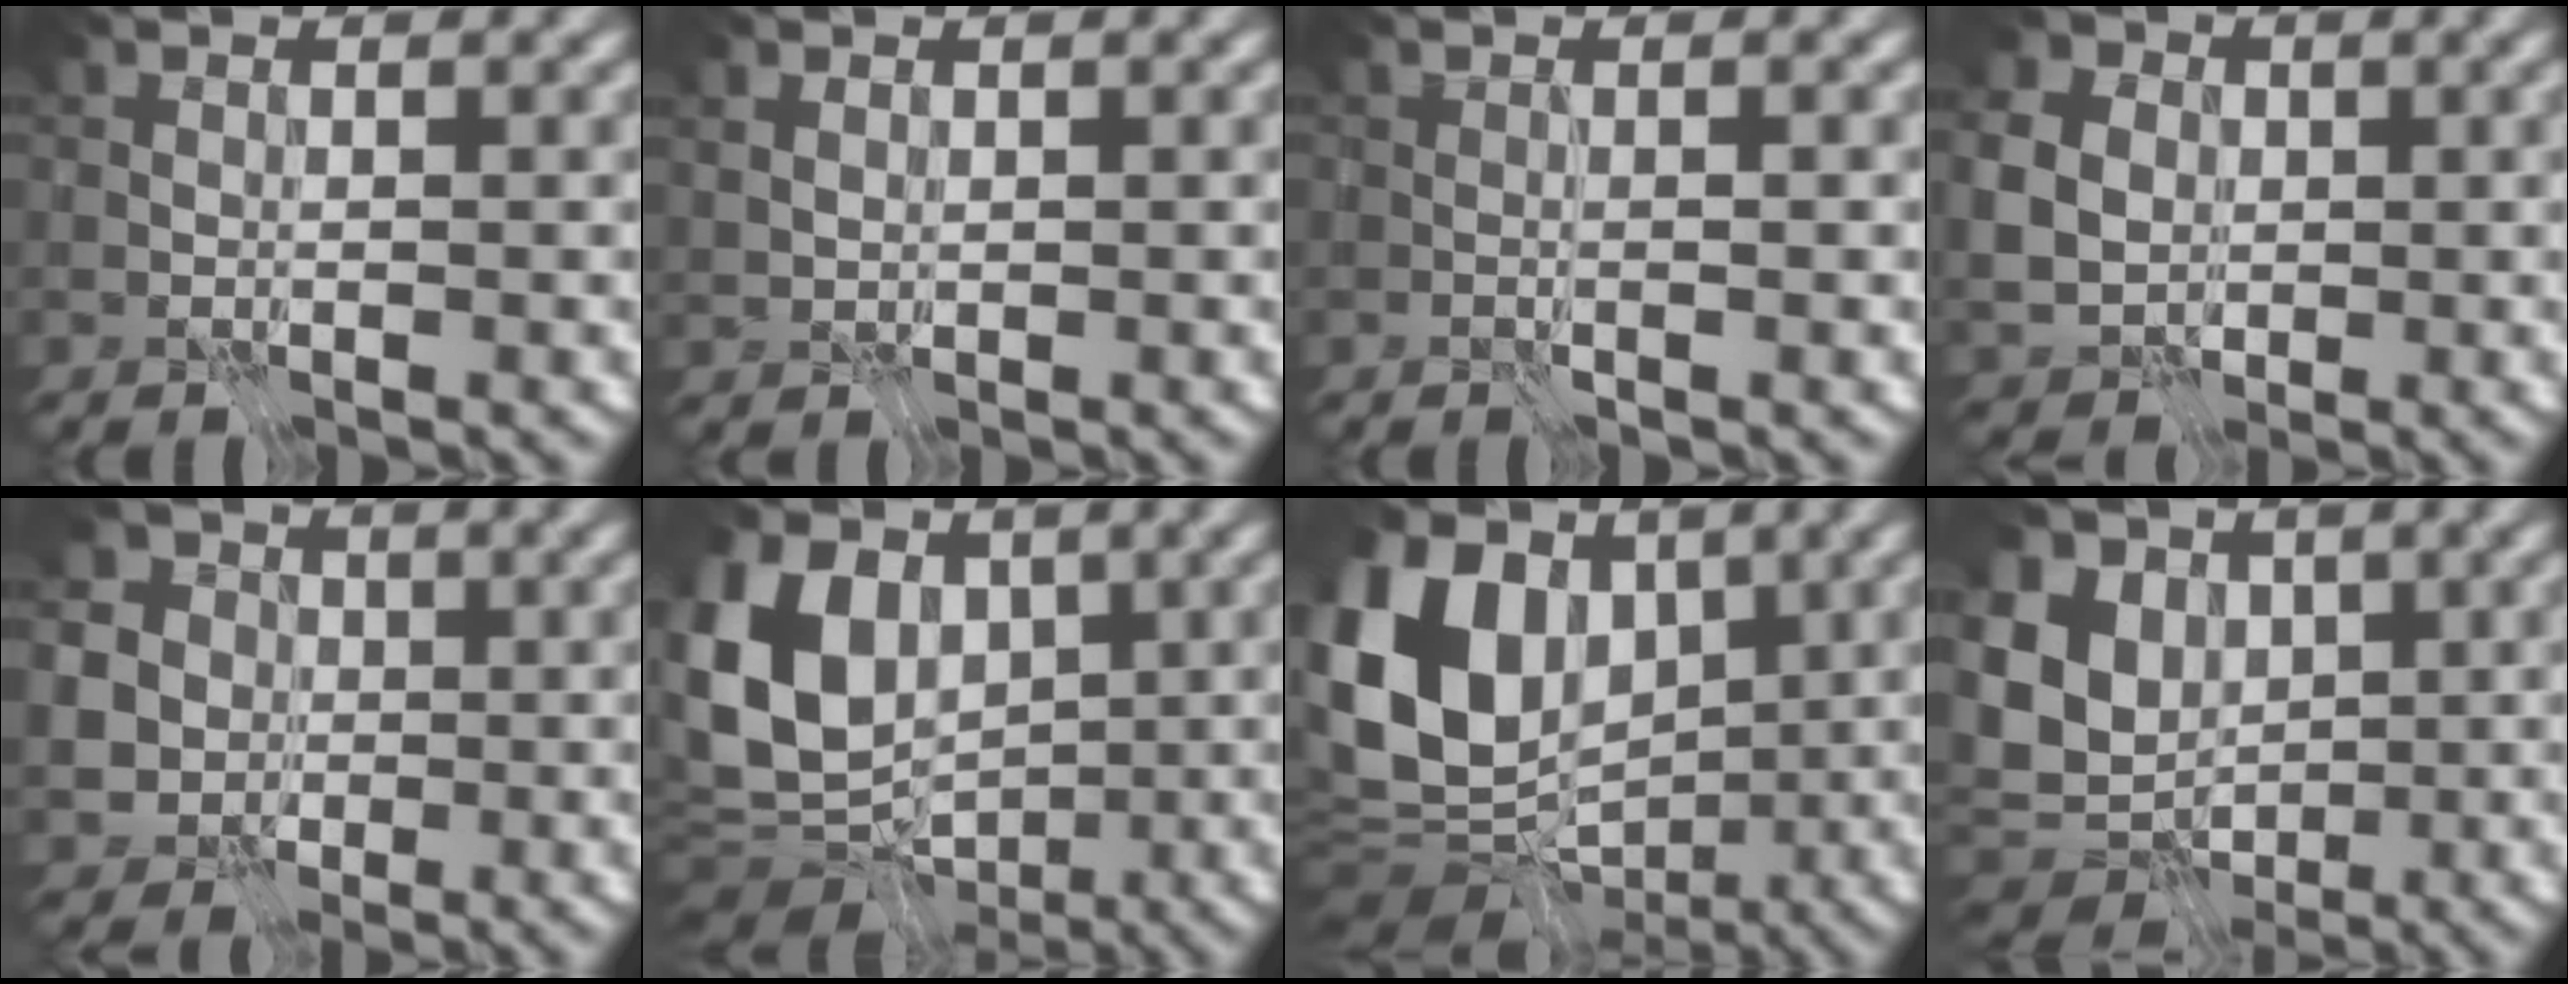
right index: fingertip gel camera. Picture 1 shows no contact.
{"total": 0.9, "force": [0.5, 0.6, 0.5], "torque": [-0.012, -0.001, 0.011]}
{"total": 0.6, "force": [-0.3, -0.3, 0.5], "torque": [-0.005, -0.001, -0.004]}
{"total": 6.6, "force": [0.5, 5.5, 3.5], "torque": [-0.081, 0.016, -0.007]}
{"total": 8.1, "force": [-0.3, 7.6, 2.7], "torque": [-0.076, 0.012, -0.035]}
{"total": 12.6, "force": [0.6, 9.8, 8.0], "torque": [-0.172, 0.008, 0.017]}
{"total": 13.8, "force": [2.0, 10.3, 8.9], "torque": [-0.192, 0.007, 0.025]}
{"total": 10.7, "force": [1.4, 8.7, 6.1], "torque": [-0.134, 0.015, 0.022]}